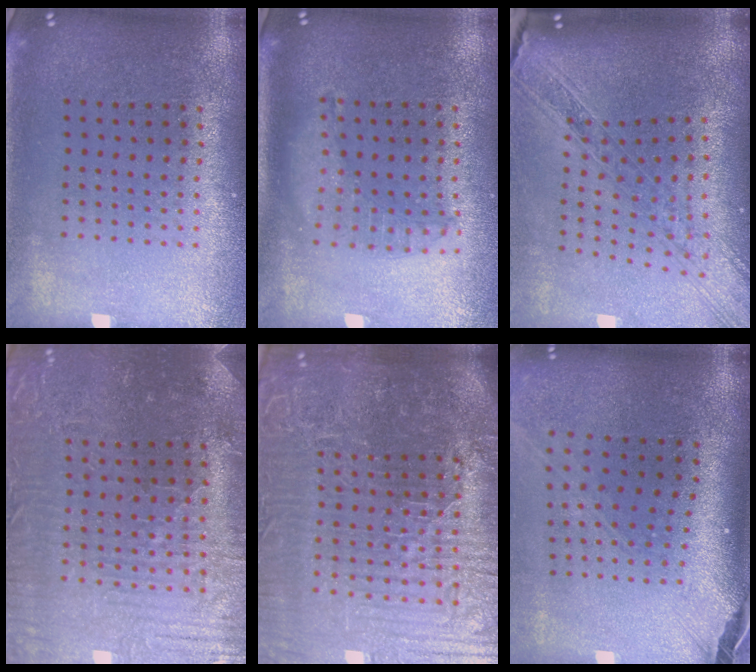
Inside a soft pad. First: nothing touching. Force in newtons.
{"total": 1.2, "press": 1.2, "slide": 0.3}
{"total": 2.3, "press": 1.9, "slide": 1.3}
{"total": 2.3, "press": 2.2, "slide": 0.4}
{"total": 7.6, "press": 6.7, "slide": 3.6}
{"total": 2.8, "press": 2.0, "slide": 1.9}